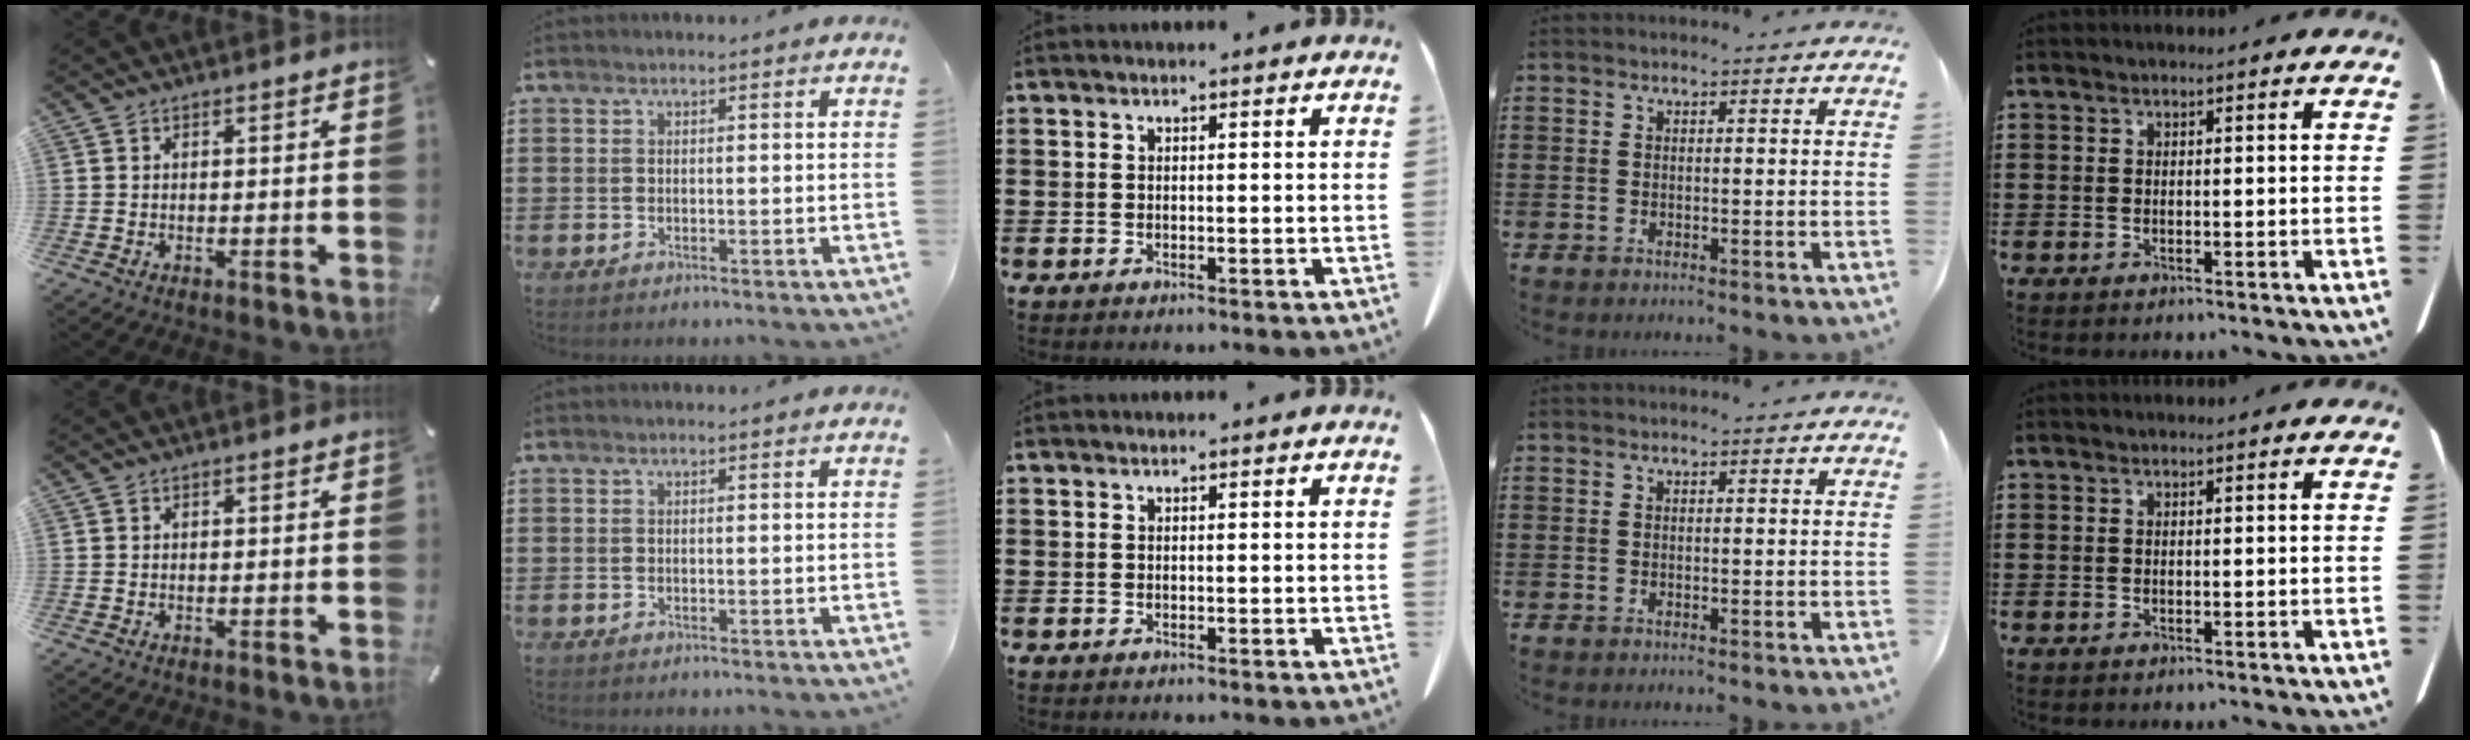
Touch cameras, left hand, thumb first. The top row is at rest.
{}